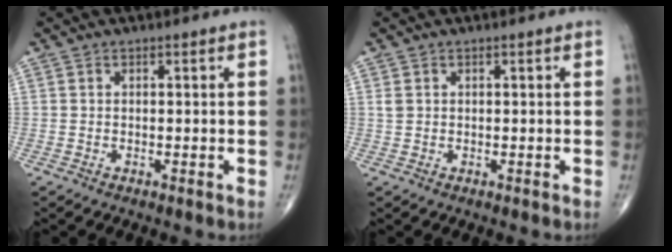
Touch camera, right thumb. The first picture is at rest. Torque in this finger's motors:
{"motor_torque": [-0.23, 0.09, 0.24, 0.11, 0.00]}